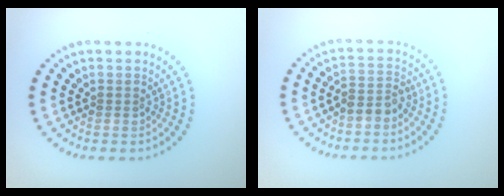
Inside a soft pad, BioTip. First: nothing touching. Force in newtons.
{"total": 2.2, "press": 2.0, "slide": 1.0}